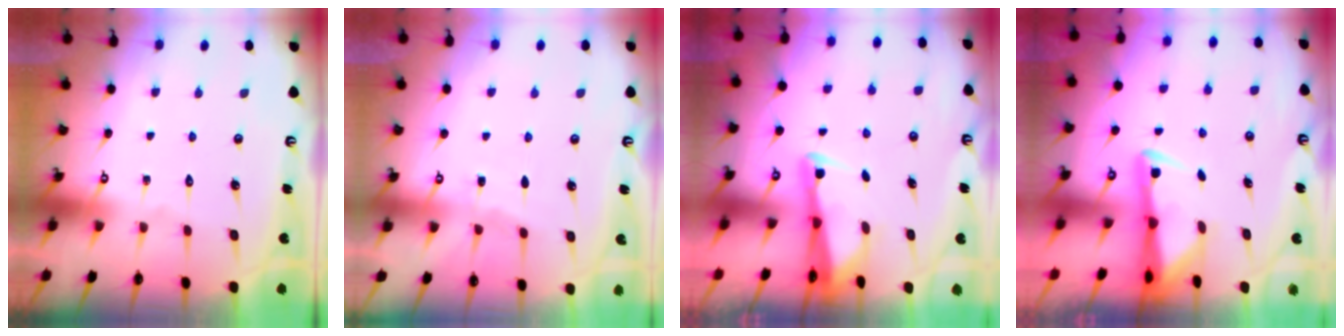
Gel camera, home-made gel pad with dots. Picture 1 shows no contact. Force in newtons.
{"total": 3.3, "press": 3.3, "slide": 0.5}
{"total": 2.8, "press": 2.7, "slide": 0.6}
{"total": 2.8, "press": 2.8, "slide": 0.5}